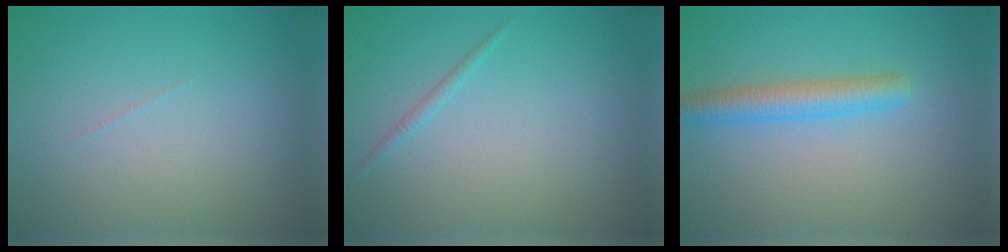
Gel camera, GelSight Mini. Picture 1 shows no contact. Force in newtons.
{"total": 0.7, "press": 0.7, "slide": 0.1}
{"total": 3.2, "press": 3.2, "slide": 0.1}